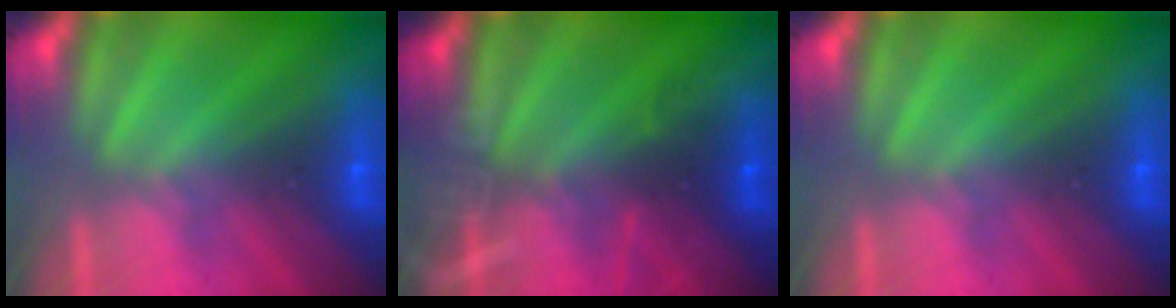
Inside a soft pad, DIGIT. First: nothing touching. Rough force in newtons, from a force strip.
{"total": 3.3}
{"total": 0.0}